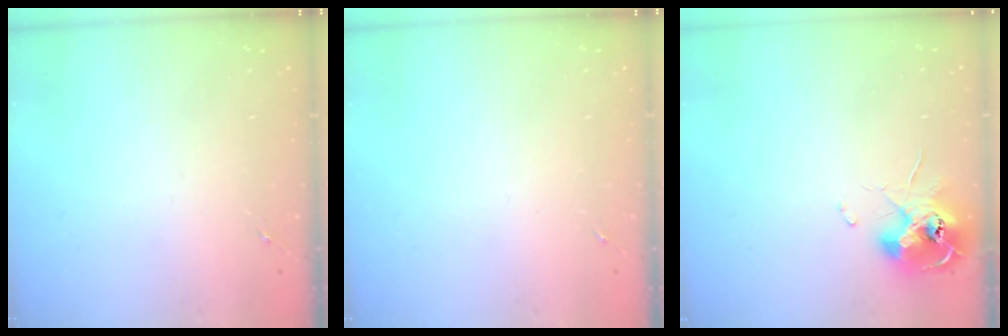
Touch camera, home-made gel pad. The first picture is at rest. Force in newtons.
{"total": 0.0}
{"total": 11.3, "press": 11.3, "slide": 0.6}